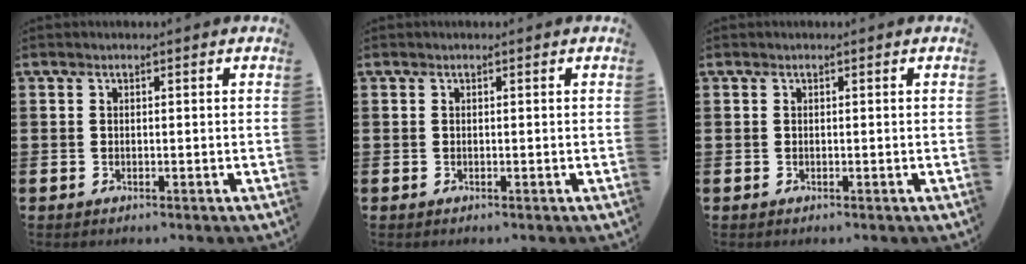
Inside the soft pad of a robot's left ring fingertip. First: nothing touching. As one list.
[{"total": 0.0}, {"total": 0.0}]